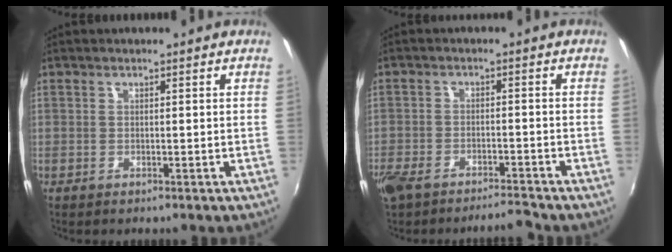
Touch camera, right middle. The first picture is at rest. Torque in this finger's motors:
{"motor_torque": [1.08, -1.06, 0.38, 0.21]}